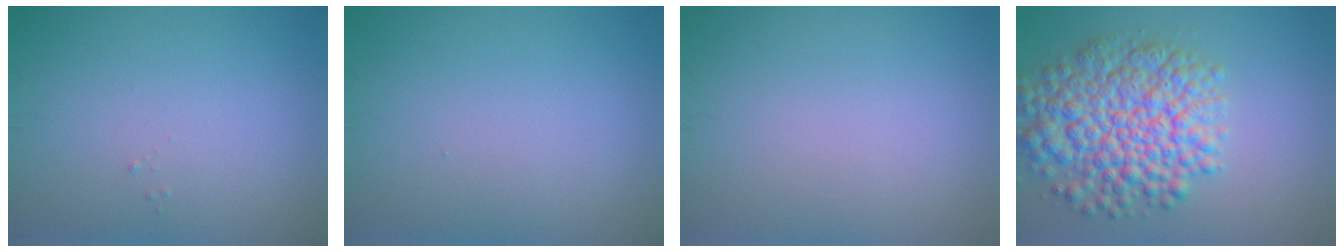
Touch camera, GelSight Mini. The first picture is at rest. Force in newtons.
{"total": 0.0}
{"total": 0.0}
{"total": 9.1, "press": 9.1, "slide": 0.4}